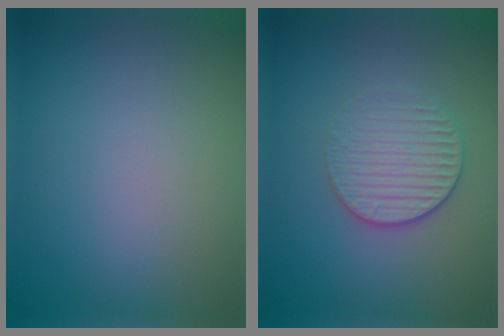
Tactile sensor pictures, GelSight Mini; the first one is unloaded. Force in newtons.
{"total": 3.1, "press": 2.7, "slide": 1.4}